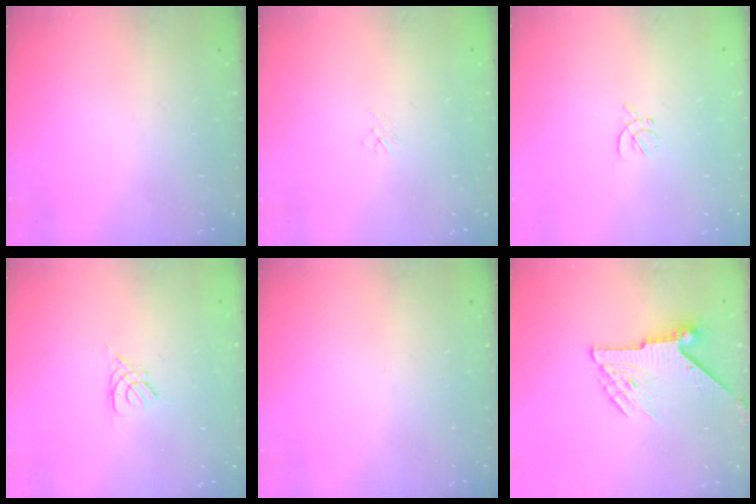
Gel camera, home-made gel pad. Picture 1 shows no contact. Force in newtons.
{"total": 1.1, "press": 1.0, "slide": 0.3}
{"total": 1.4, "press": 1.3, "slide": 0.5}
{"total": 2.8, "press": 2.7, "slide": 0.5}
{"total": 0.0}
{"total": 7.4, "press": 7.4, "slide": 0.1}